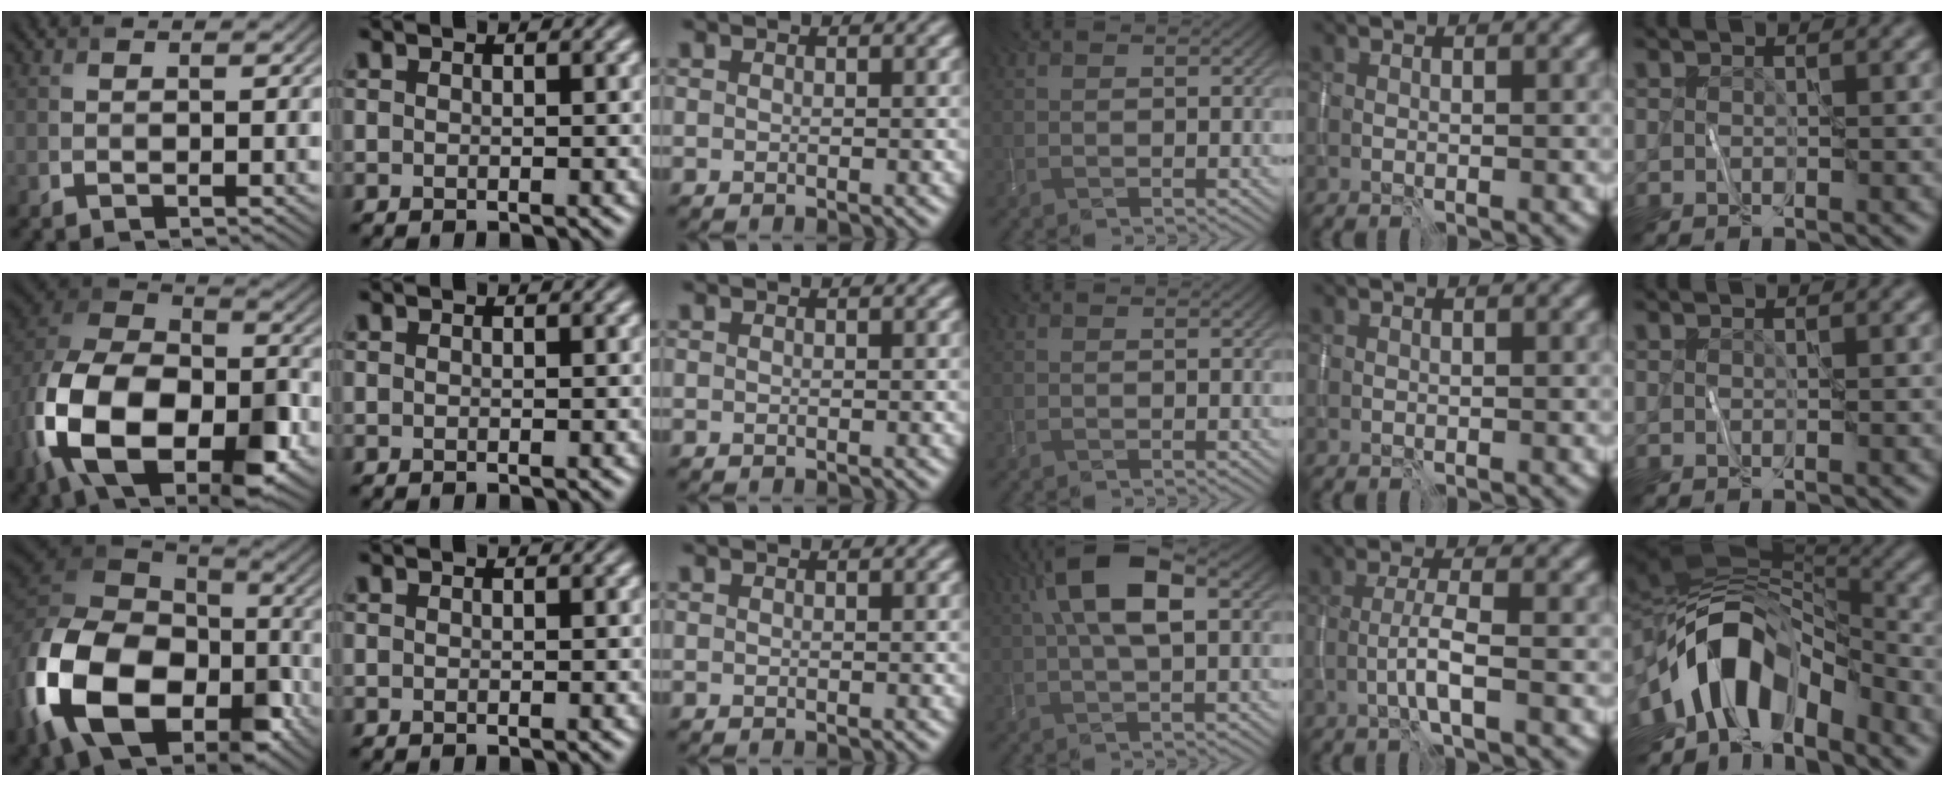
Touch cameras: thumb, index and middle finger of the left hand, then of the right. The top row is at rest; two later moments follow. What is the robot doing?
{"motion": "wipe", "object": "whiteboard"}